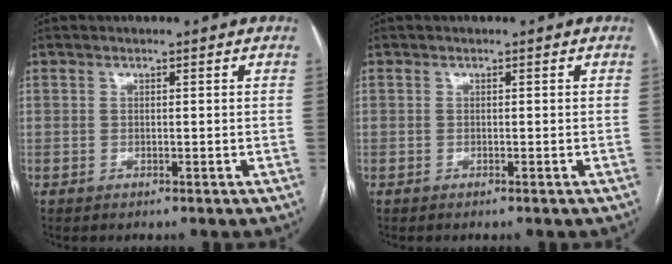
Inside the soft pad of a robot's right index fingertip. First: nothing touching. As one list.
[{"total": 0.0}]